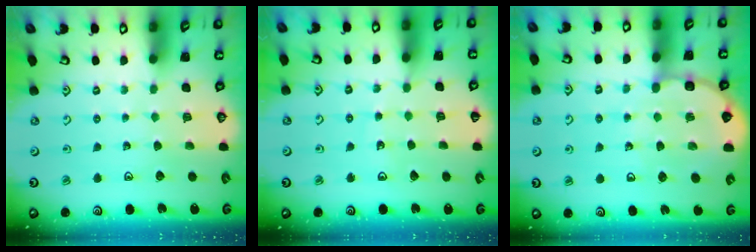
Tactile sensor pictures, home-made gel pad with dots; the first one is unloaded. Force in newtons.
{"total": 2.7, "press": 2.7, "slide": 0.3}
{"total": 6.6, "press": 6.4, "slide": 1.5}